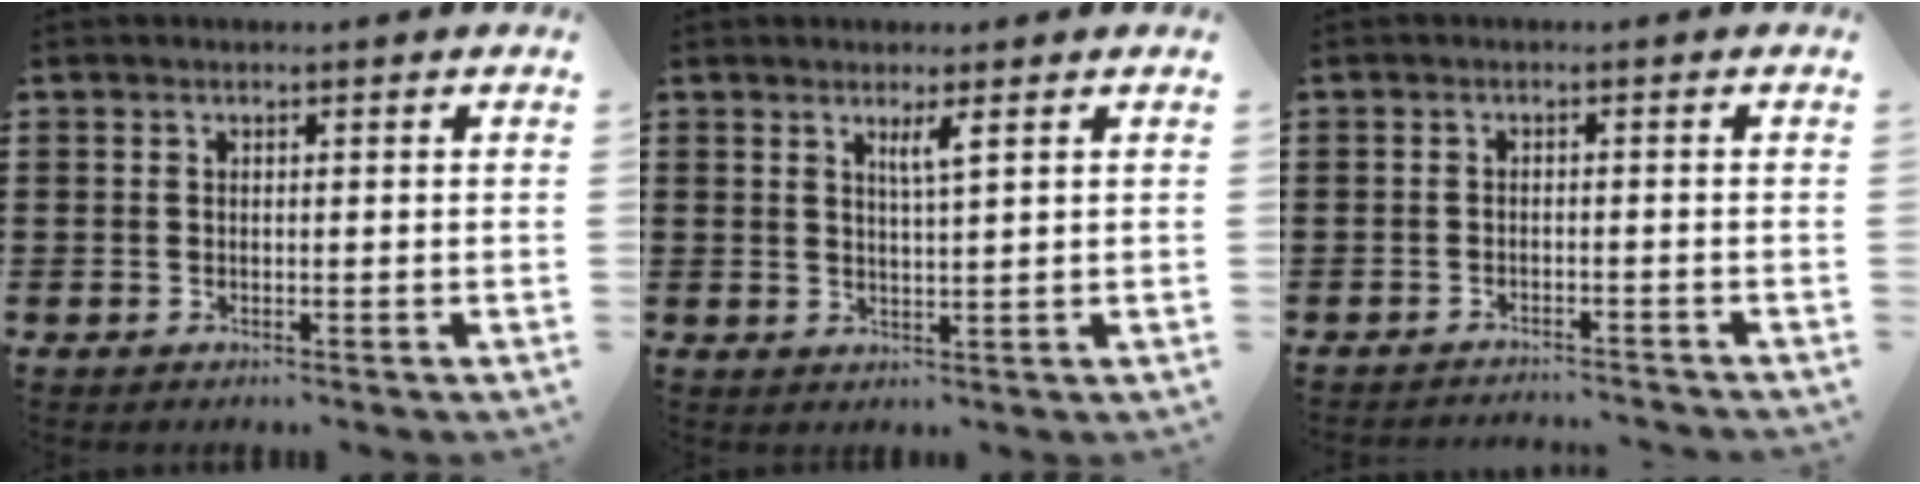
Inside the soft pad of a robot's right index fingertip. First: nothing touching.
{"total": 2.4, "force": [1.4, -0.1, 2.0], "torque": [-0.041, -0.002, 0.022]}
{"total": 1.7, "force": [-1.7, -0.2, 0.1], "torque": [-0.005, 0.003, -0.035]}